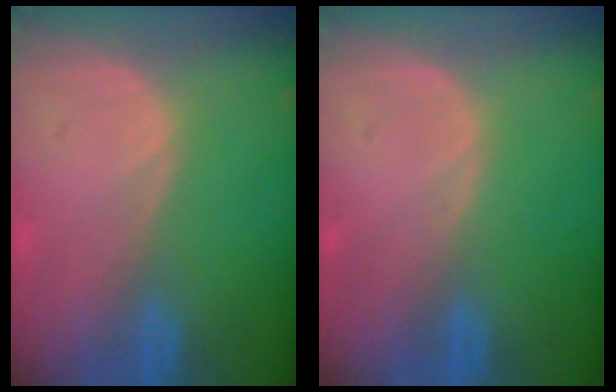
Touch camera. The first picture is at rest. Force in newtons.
{"total": 0.0}